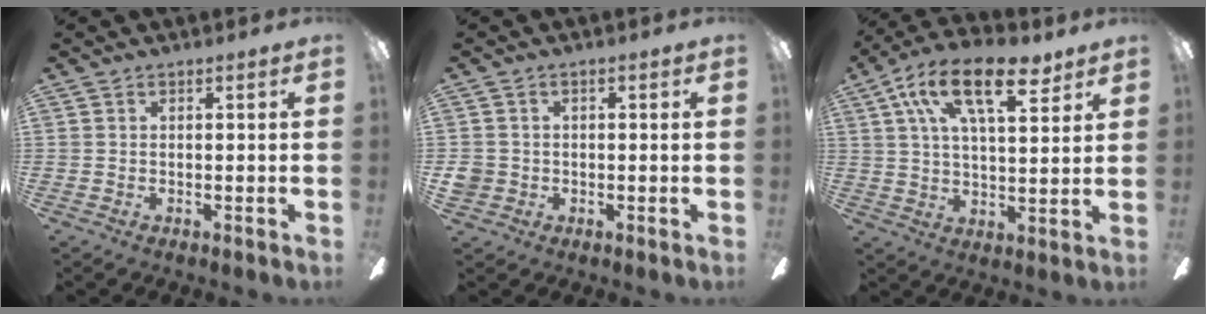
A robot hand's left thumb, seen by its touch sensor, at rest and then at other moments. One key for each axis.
{"total": 3.5, "fx": -0.6, "fy": 3.3, "fz": 0.8, "tx": -0.010, "ty": 0.008, "tz": -0.011}
{"total": 17.2, "fx": 9.3, "fy": 7.6, "fz": 12.4, "tx": -0.203, "ty": -0.022, "tz": 0.156}